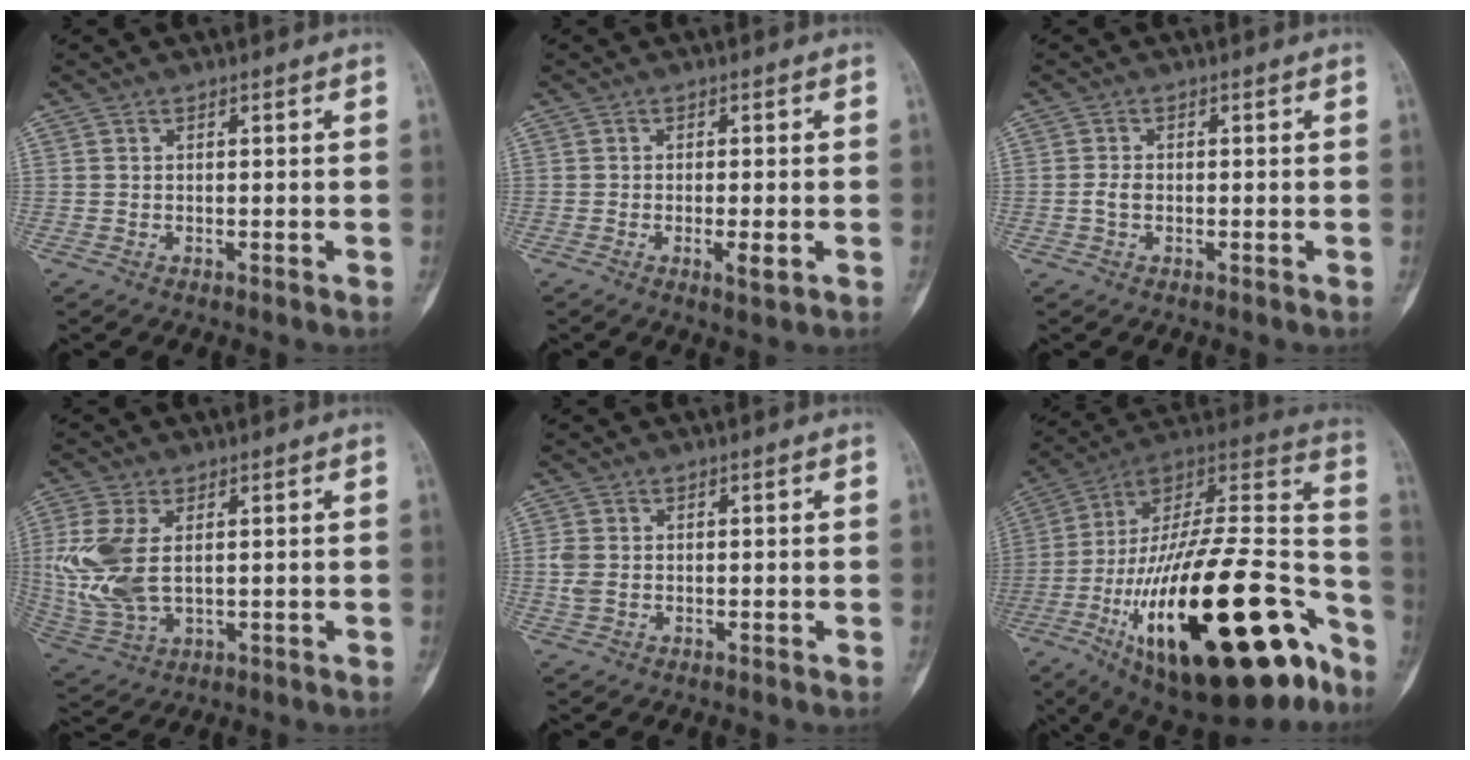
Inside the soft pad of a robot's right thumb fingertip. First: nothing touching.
{"total": 3.1, "force": [-0.9, 0.8, 2.8], "torque": [-0.047, -0.005, -0.014]}
{"total": 1.8, "force": [-0.4, 1.1, 1.3], "torque": [-0.030, 0.003, -0.009]}
{"total": 11.9, "force": [1.6, 6.8, 9.6], "torque": [-0.226, -0.002, 0.043]}
{"total": 2.8, "force": [-0.1, 1.9, 2.0], "torque": [-0.057, 0.003, 0.000]}
{"total": 41.0, "force": [-17.8, 15.3, 33.7], "torque": [-0.498, 0.064, -0.281]}